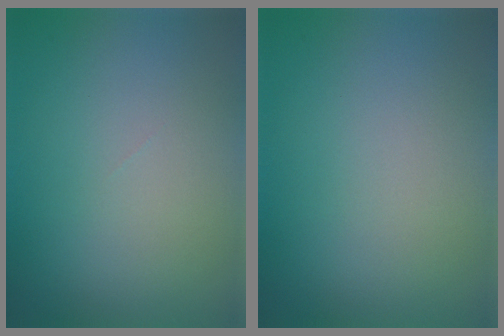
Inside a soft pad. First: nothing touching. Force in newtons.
{"total": 0.0}